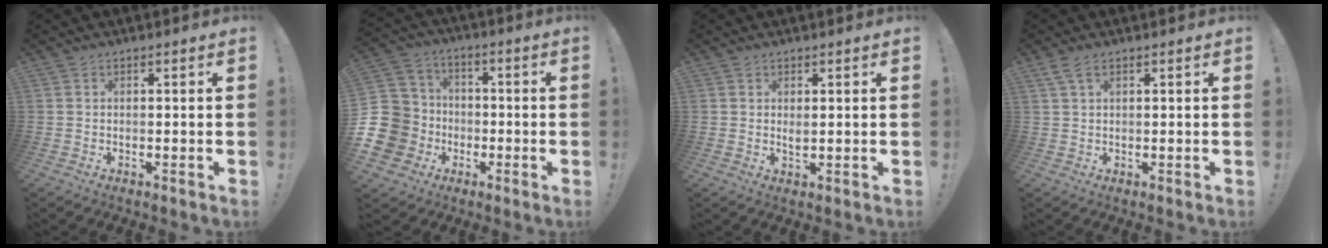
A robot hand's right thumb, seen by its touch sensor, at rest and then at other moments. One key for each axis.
{"total": 14.7, "fx": -3.4, "fy": 13.4, "fz": 5.0, "tx": -0.103, "ty": 0.032, "tz": -0.040}
{"total": 1.5, "fx": 0.8, "fy": 0.5, "fz": 1.2, "tx": -0.010, "ty": -0.008, "tz": 0.011}
{"total": 3.3, "fx": 1.8, "fy": 1.5, "fz": 2.3, "tx": -0.043, "ty": 0.000, "tz": 0.034}